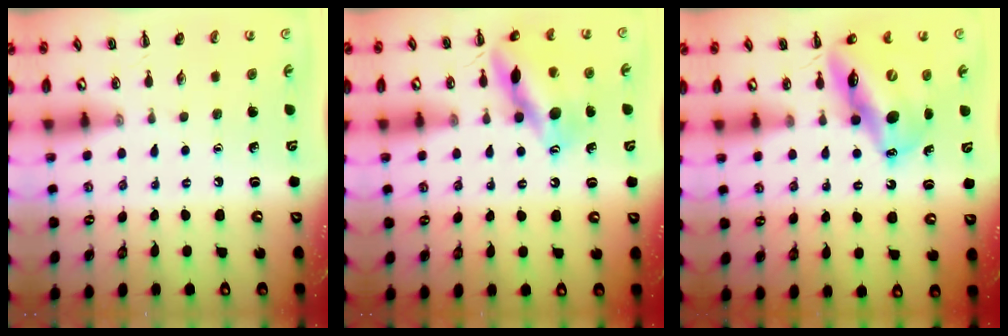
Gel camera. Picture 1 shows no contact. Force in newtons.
{"total": 14.6, "press": 14.5, "slide": 1.5}
{"total": 15.2, "press": 14.7, "slide": 3.8}